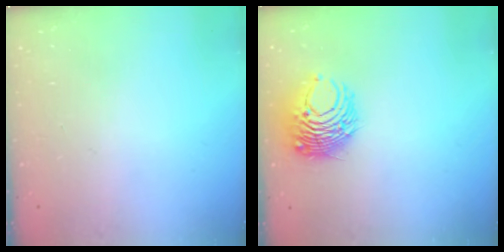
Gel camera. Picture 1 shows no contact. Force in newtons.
{"total": 9.2, "press": 9.2, "slide": 0.5}